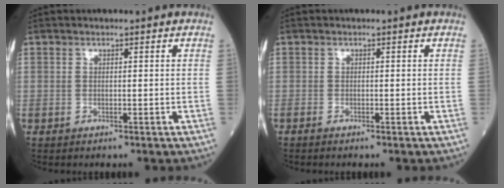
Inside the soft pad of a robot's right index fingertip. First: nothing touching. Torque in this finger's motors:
{"motor_torque": [0.12, -0.02, 0.05, 0.01]}